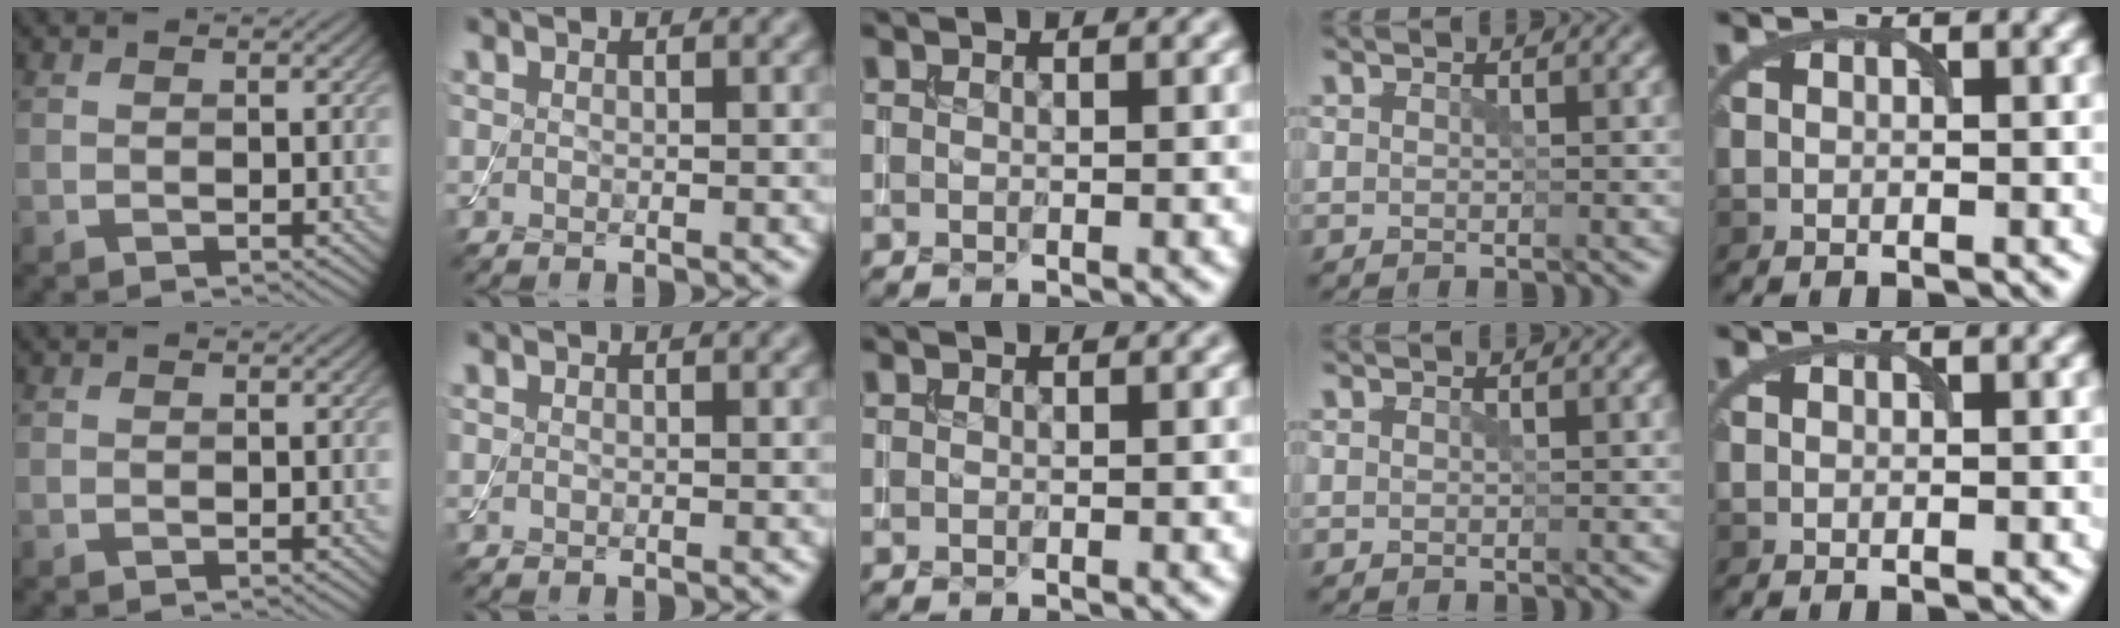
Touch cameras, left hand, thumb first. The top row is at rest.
{}